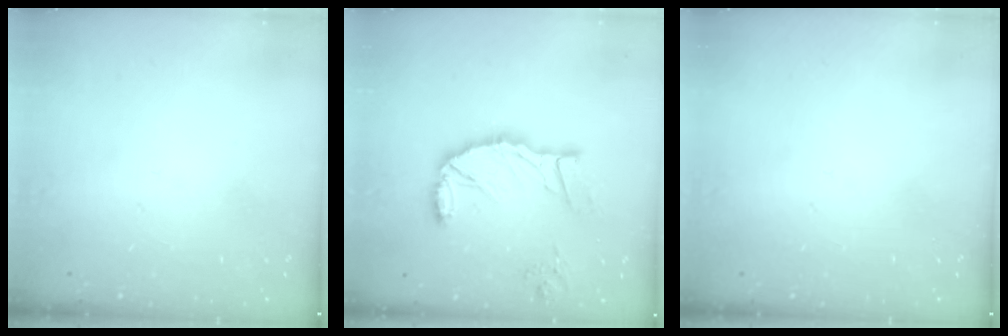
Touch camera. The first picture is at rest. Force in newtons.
{"total": 15.1, "press": 15.0, "slide": 1.6}
{"total": 0.0}